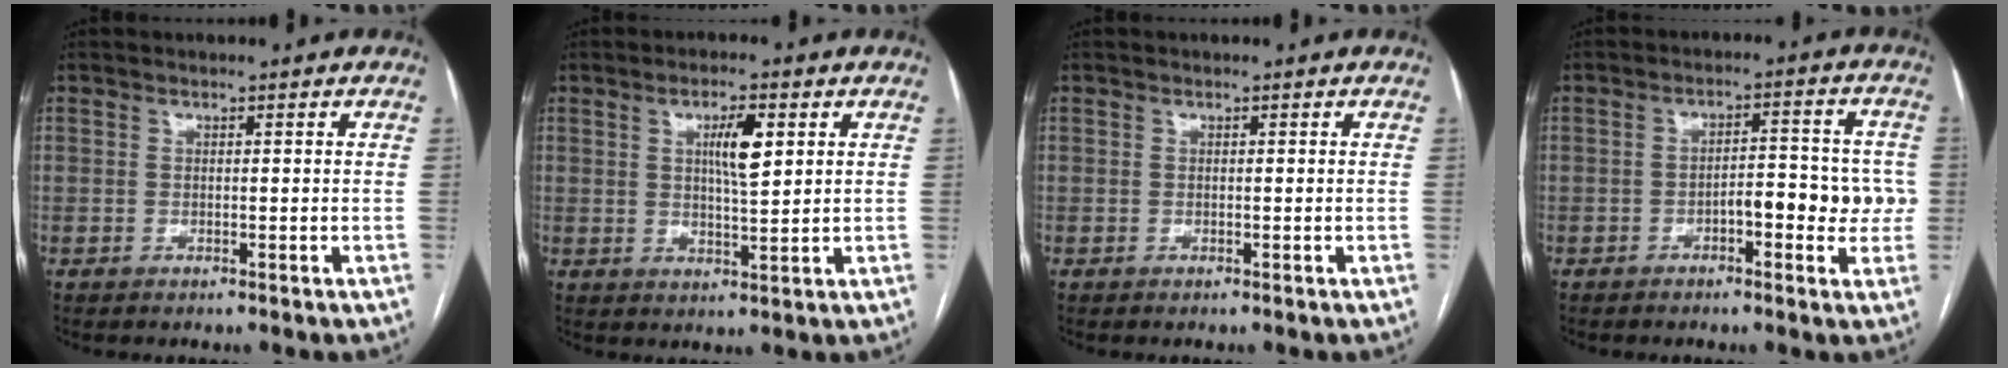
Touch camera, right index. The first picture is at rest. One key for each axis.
{"total": 5.5, "fx": 1.8, "fy": 1.0, "fz": 5.1, "tx": -0.089, "ty": 0.002, "tz": 0.033}
{"total": 0.0}
{"total": 7.3, "fx": -1.6, "fy": 2.7, "fz": 6.6, "tx": -0.083, "ty": 0.025, "tz": -0.021}